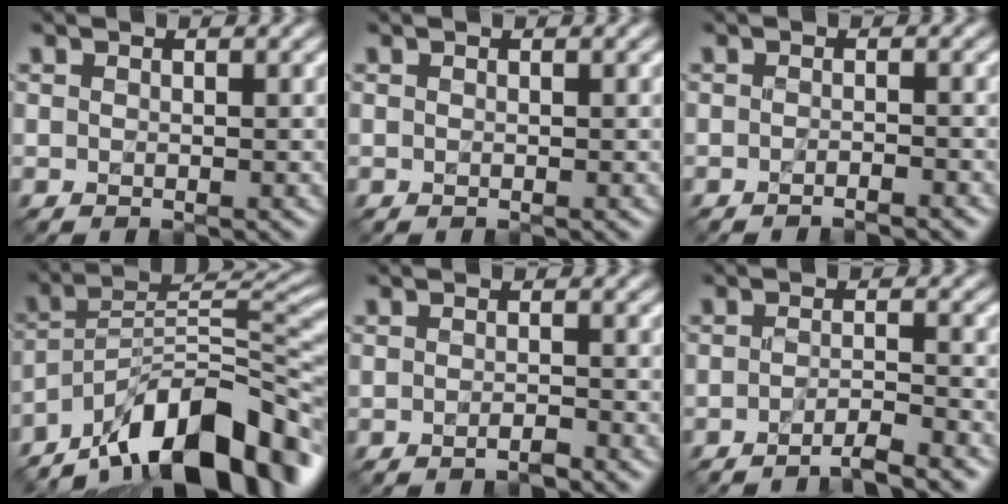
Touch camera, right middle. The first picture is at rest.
{"total": 0.0}
{"total": 1.4, "force": [-1.0, 0.2, 0.9], "torque": [-0.006, -0.001, -0.021]}
{"total": 15.1, "force": [-10.2, 5.4, 9.7], "torque": [-0.152, 0.018, -0.187]}
{"total": 1.2, "force": [-0.8, 0.2, 0.9], "torque": [-0.014, 0.000, -0.016]}
{"total": 2.9, "force": [-2.1, 0.5, 1.9], "torque": [-0.020, 0.004, -0.047]}